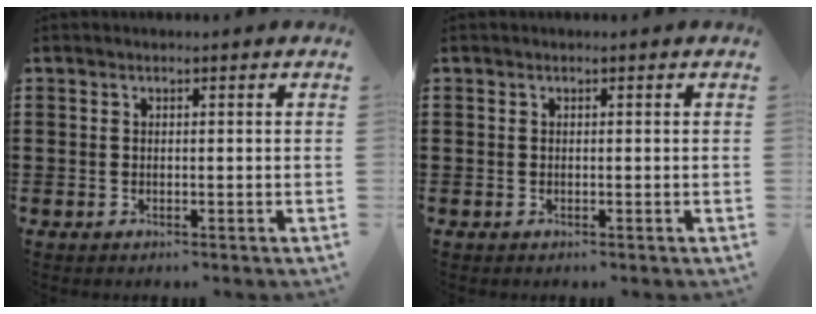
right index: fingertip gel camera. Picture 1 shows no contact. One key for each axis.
{"total": 0.0}